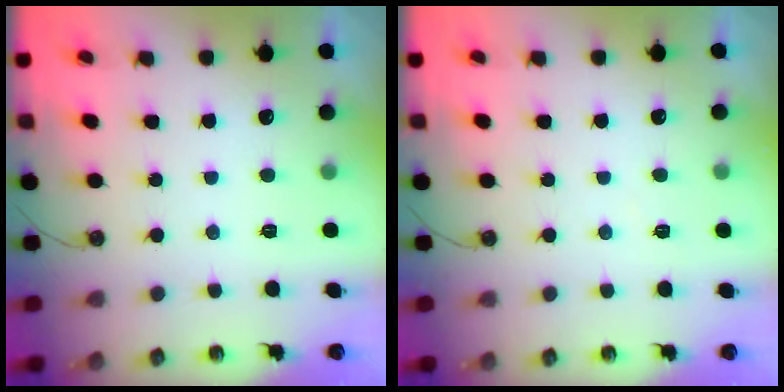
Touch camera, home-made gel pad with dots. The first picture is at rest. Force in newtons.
{"total": 3.3, "press": 3.3, "slide": 0.5}